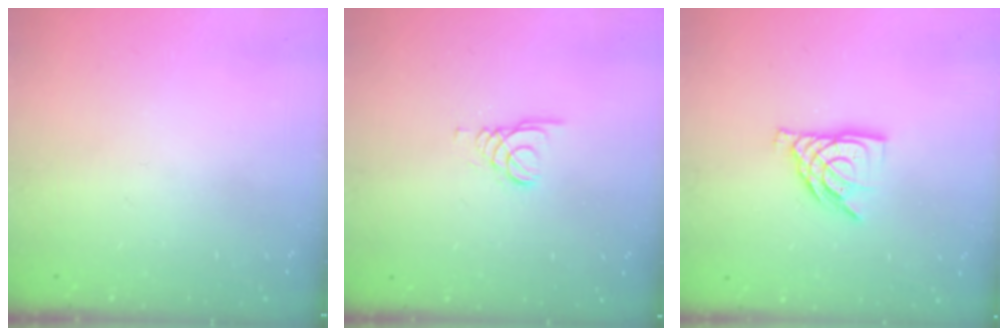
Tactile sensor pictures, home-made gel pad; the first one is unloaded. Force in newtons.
{"total": 1.3, "press": 1.3, "slide": 0.1}
{"total": 9.1, "press": 9.1, "slide": 0.8}